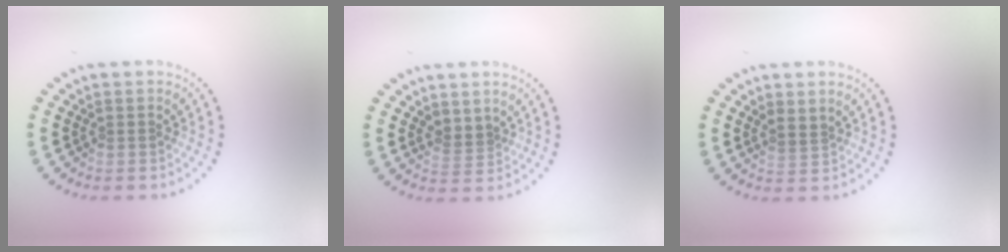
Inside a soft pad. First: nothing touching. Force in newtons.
{"total": 1.3, "press": 1.0, "slide": 0.8}
{"total": 0.9, "press": 0.6, "slide": 0.7}